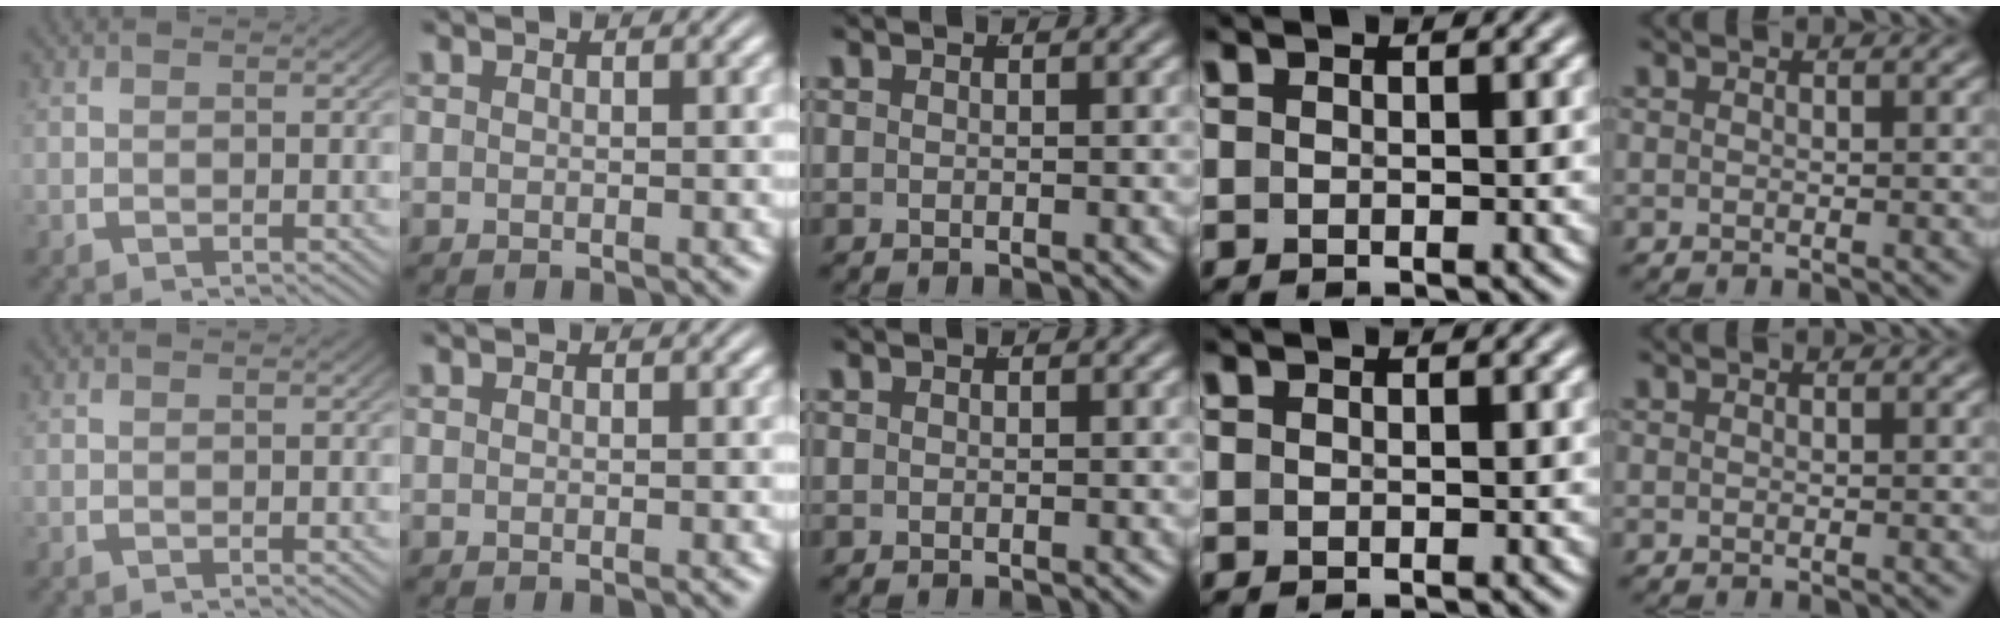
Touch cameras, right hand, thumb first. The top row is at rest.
{}